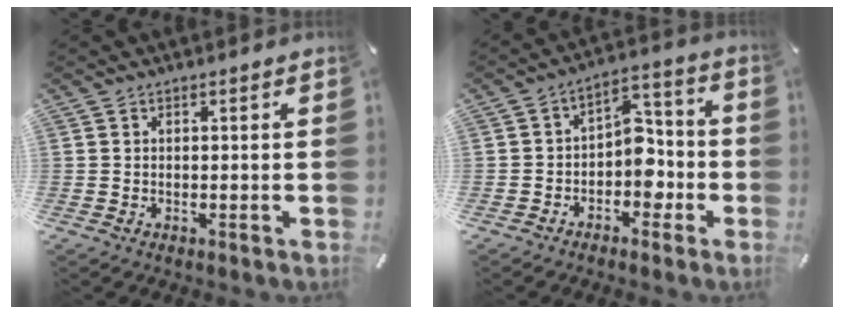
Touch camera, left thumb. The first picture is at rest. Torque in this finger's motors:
{"motor_torque": [-0.28, 0.77, 0.18, -0.17, 0.18]}